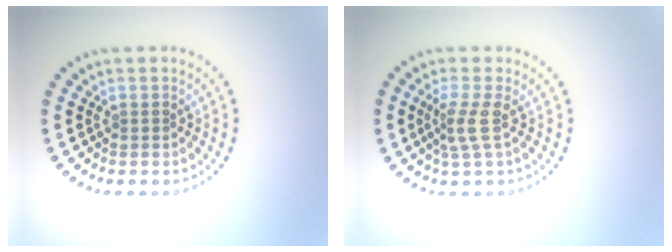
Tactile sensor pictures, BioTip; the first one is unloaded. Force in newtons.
{"total": 2.2, "press": 1.6, "slide": 1.5}